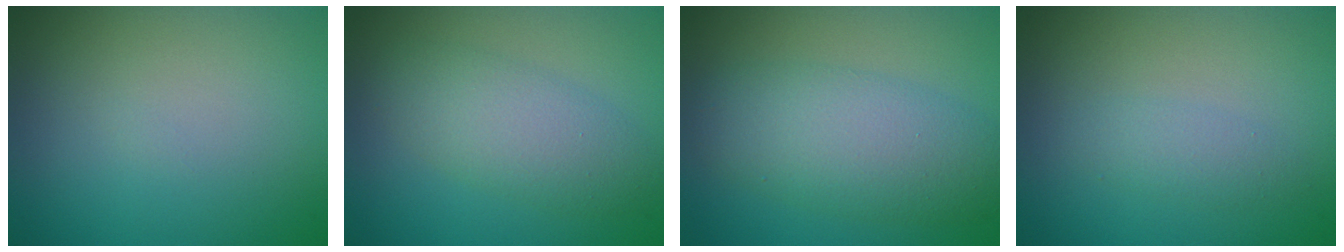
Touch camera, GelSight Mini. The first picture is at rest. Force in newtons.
{"total": 4.0, "press": 4.0, "slide": 0.1}
{"total": 6.0, "press": 6.0, "slide": 0.2}
{"total": 1.5, "press": 1.5, "slide": 0.1}